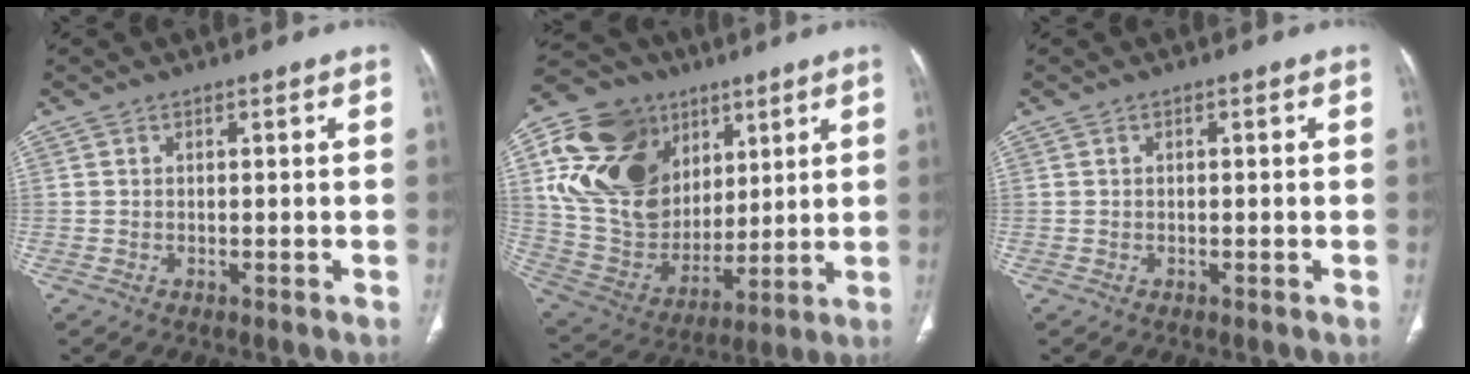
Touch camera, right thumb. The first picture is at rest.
{"total": 26.0, "force": [9.4, 19.1, 15.0], "torque": [-0.262, -0.002, 0.183]}
{"total": 0.0}